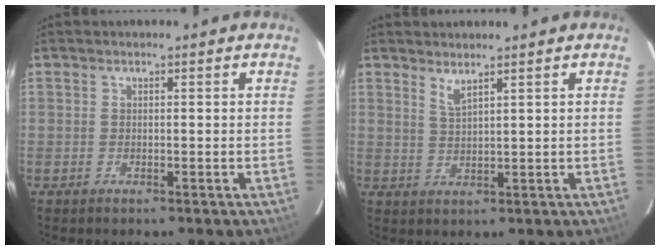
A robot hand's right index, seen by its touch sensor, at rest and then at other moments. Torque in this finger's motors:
{"motor_torque": [0.04, -0.01, 0.07, 0.02]}